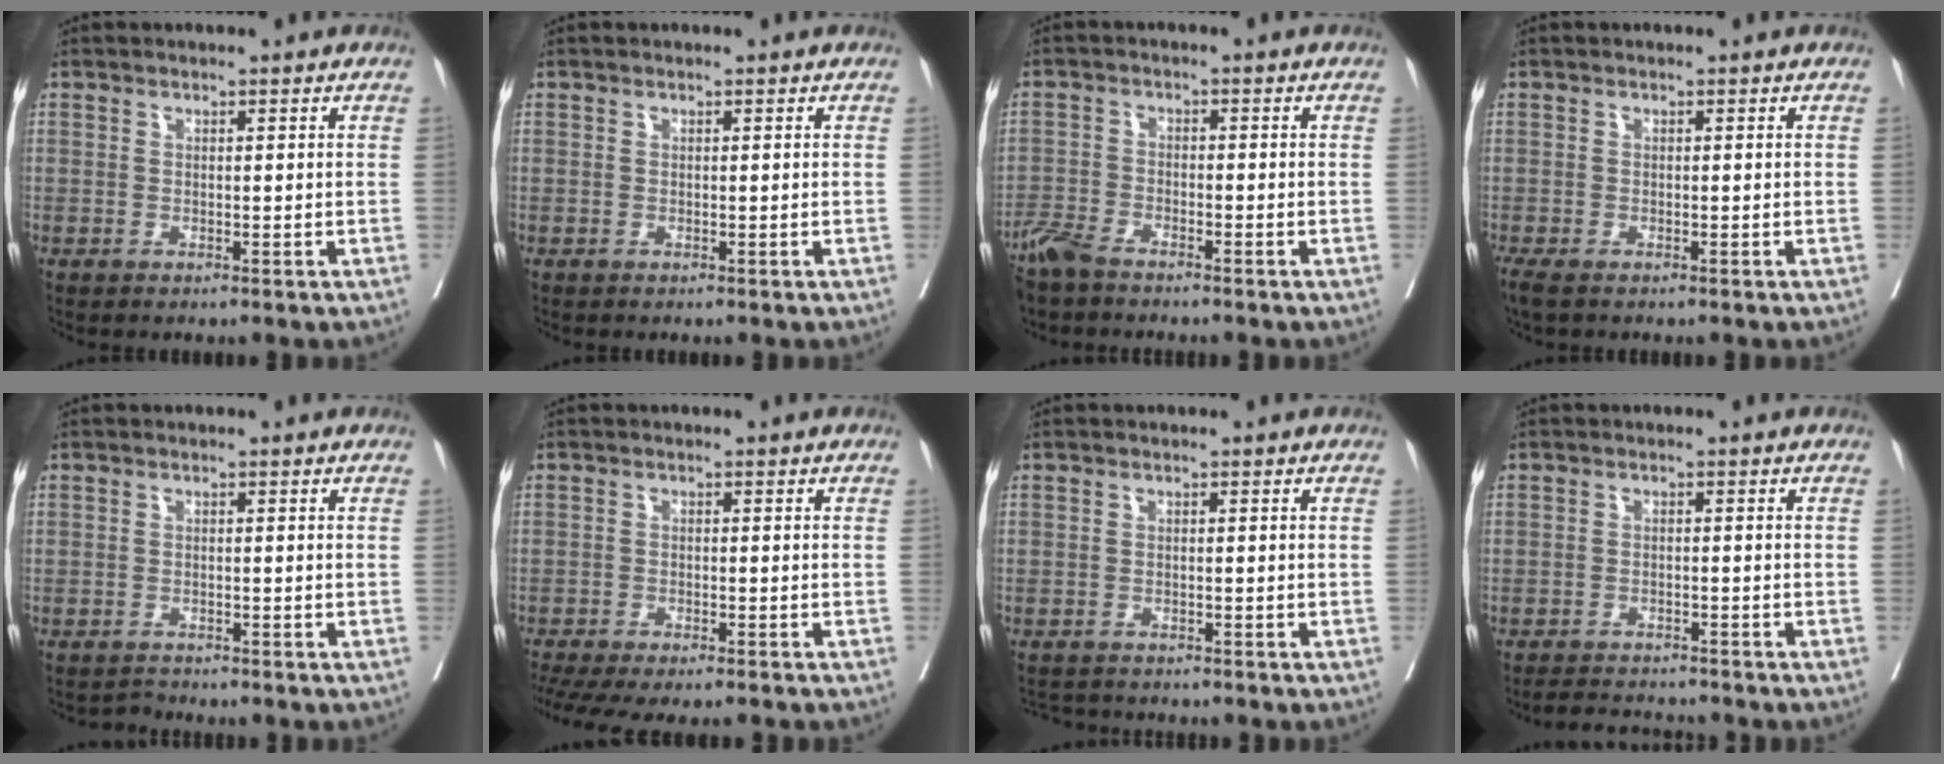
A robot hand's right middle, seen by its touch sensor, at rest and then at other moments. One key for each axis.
{"total": 0.0}
{"total": 4.5, "fx": -3.9, "fy": 0.9, "fz": 2.1, "tx": -0.043, "ty": -0.010, "tz": -0.077}
{"total": 2.8, "fx": -2.2, "fy": 0.8, "fz": 1.6, "tx": -0.038, "ty": -0.014, "tz": -0.036}
{"total": 1.1, "fx": -1.0, "fy": -0.1, "fz": -0.4, "tx": 0.007, "ty": -0.009, "tz": -0.015}
{"total": 12.5, "fx": -10.8, "fy": 2.3, "fz": 5.9, "tx": -0.111, "ty": -0.016, "tz": -0.149}
{"total": 3.1, "fx": -3.0, "fy": 0.7, "fz": 0.2, "tx": -0.004, "ty": -0.011, "tz": -0.047}
{"total": 5.0, "fx": -4.9, "fy": 0.5, "fz": 0.8, "tx": -0.013, "ty": -0.010, "tz": -0.078}